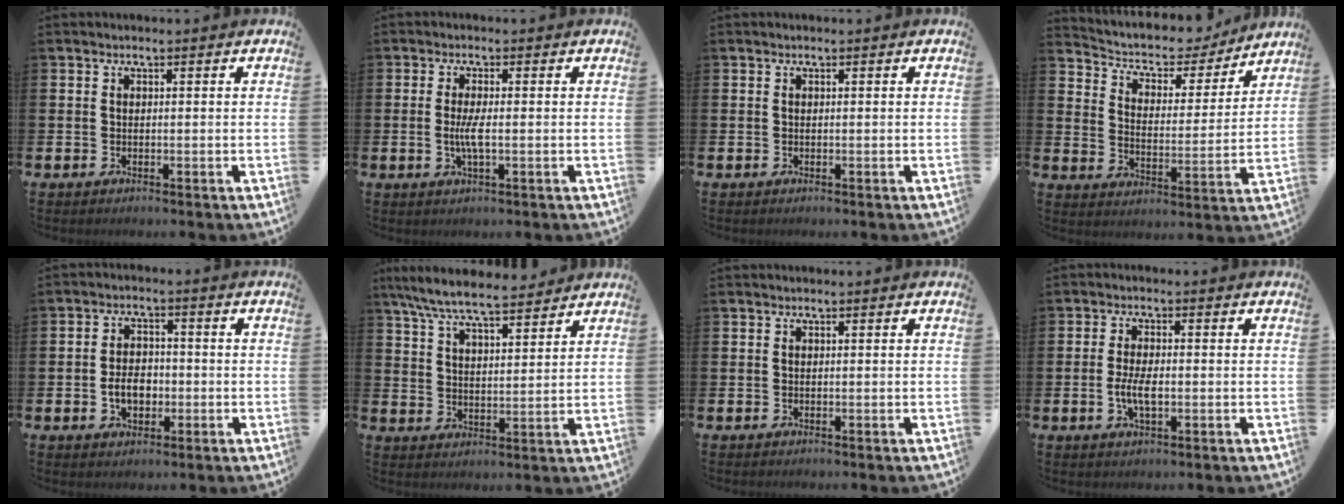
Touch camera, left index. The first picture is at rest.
{"total": 2.8, "force": [-0.3, 0.5, 2.7], "torque": [-0.057, 0.001, -0.005]}
{"total": 0.0}
{"total": 6.1, "force": [5.5, 2.6, 1.1], "torque": [-0.050, -0.041, 0.089]}
{"total": 4.3, "force": [-1.0, 2.9, 3.0], "torque": [-0.041, -0.001, -0.024]}
{"total": 7.8, "force": [7.3, 0.9, 2.6], "torque": [-0.078, -0.032, 0.133]}
{"total": 0.0}
{"total": 3.8, "force": [-0.6, 1.6, 3.4], "torque": [-0.067, 0.001, -0.014]}